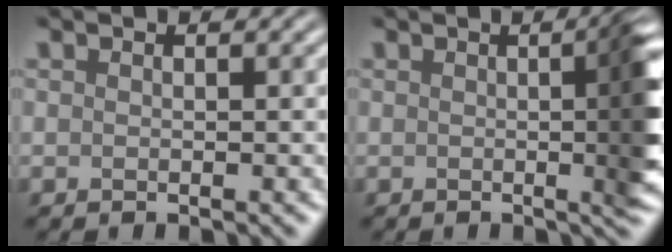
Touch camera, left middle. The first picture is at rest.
{"total": 5.9, "force": [0.2, 1.6, 5.7], "torque": [-0.058, 0.006, 0.002]}